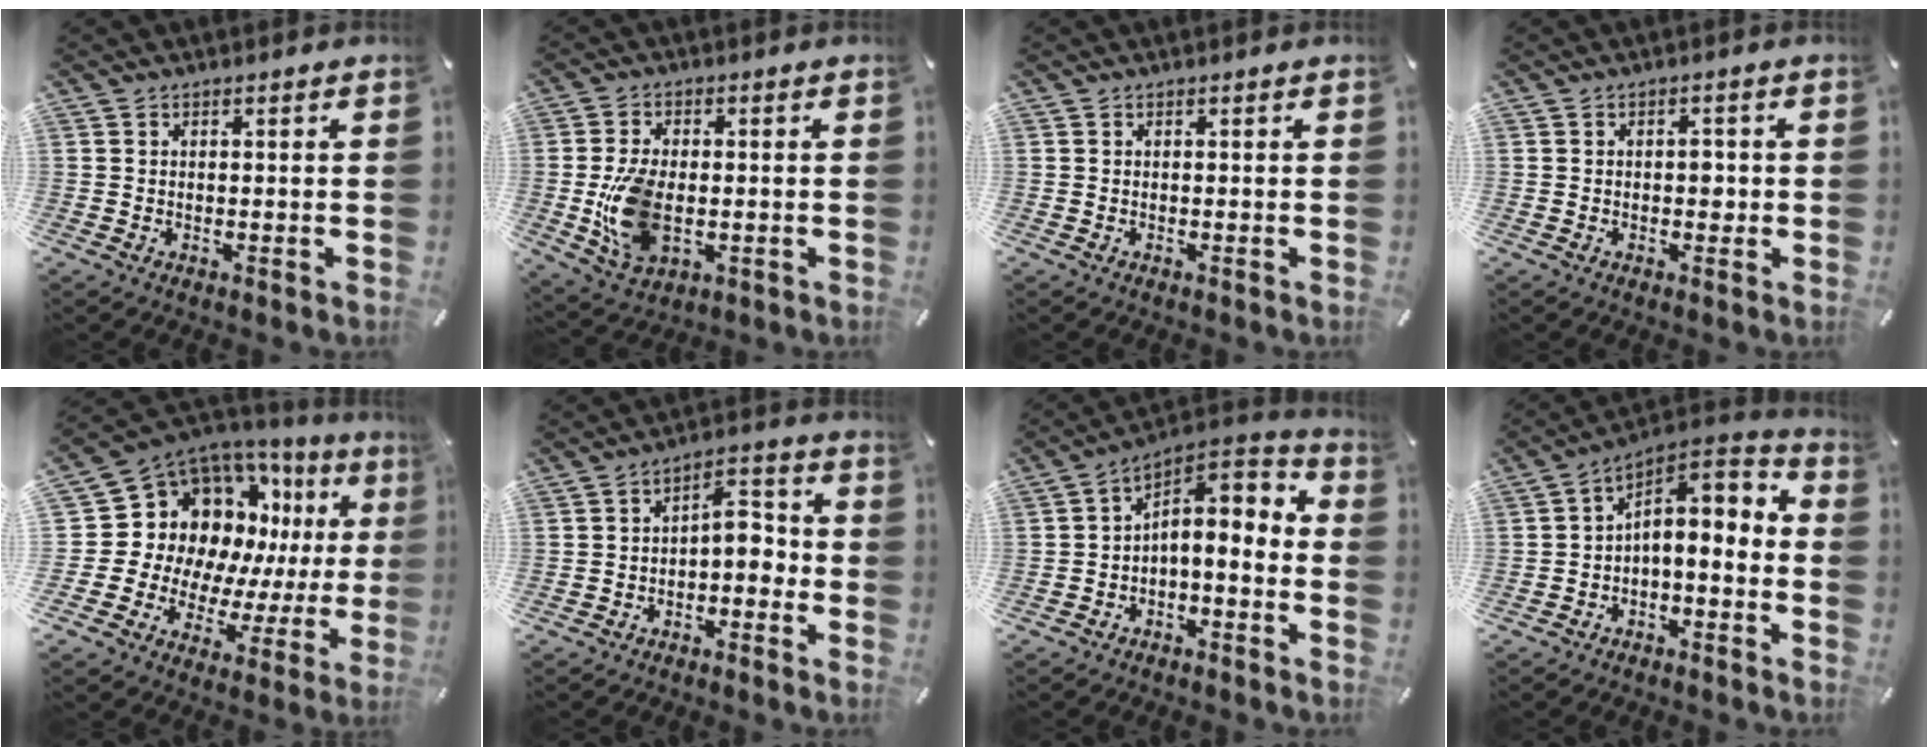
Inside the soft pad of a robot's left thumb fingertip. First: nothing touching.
{"total": 11.4, "force": [-1.5, 7.1, 8.7], "torque": [-0.194, -0.011, -0.024]}
{"total": 0.0}
{"total": 2.3, "force": [-0.1, 1.6, 1.6], "torque": [-0.016, -0.002, -0.009]}
{"total": 15.1, "force": [7.2, 11.7, 6.2], "torque": [-0.092, -0.092, 0.149]}
{"total": 6.4, "force": [-1.7, 3.9, 4.9], "torque": [-0.072, 0.010, -0.035]}
{"total": 5.5, "force": [0.1, 3.8, 4.0], "torque": [-0.046, -0.022, -0.005]}
{"total": 5.3, "force": [0.1, 3.8, 3.7], "torque": [-0.044, -0.025, -0.005]}